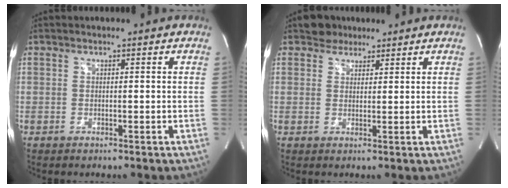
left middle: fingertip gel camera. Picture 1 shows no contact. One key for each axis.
{"total": 3.0, "fx": 2.3, "fy": 1.9, "fz": 0.1, "tx": -0.001, "ty": 0.009, "tz": 0.034}